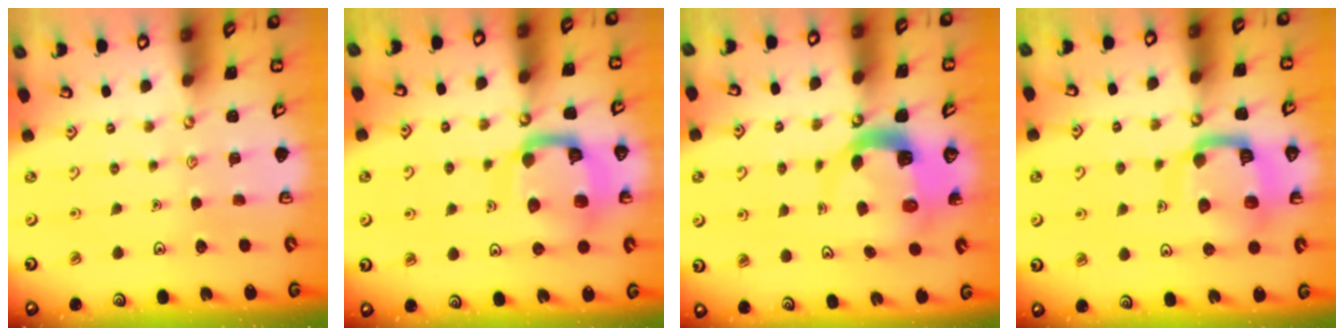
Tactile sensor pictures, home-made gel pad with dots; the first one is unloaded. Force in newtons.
{"total": 14.0, "press": 14.0, "slide": 1.2}
{"total": 6.2, "press": 6.1, "slide": 0.9}
{"total": 13.4, "press": 13.3, "slide": 1.6}